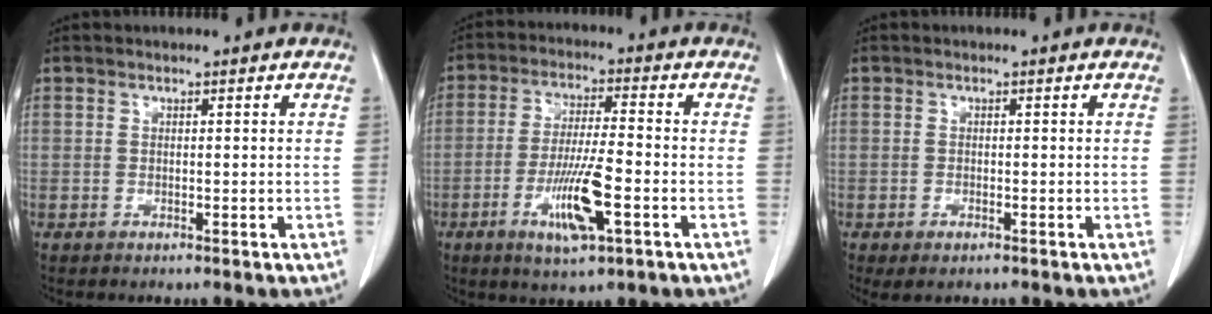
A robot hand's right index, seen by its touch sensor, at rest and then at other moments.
{"total": 9.6, "force": [-3.7, 1.3, 8.8], "torque": [-0.167, -0.011, -0.063]}
{"total": 1.8, "force": [-1.0, 0.8, 1.2], "torque": [-0.026, -0.005, -0.008]}